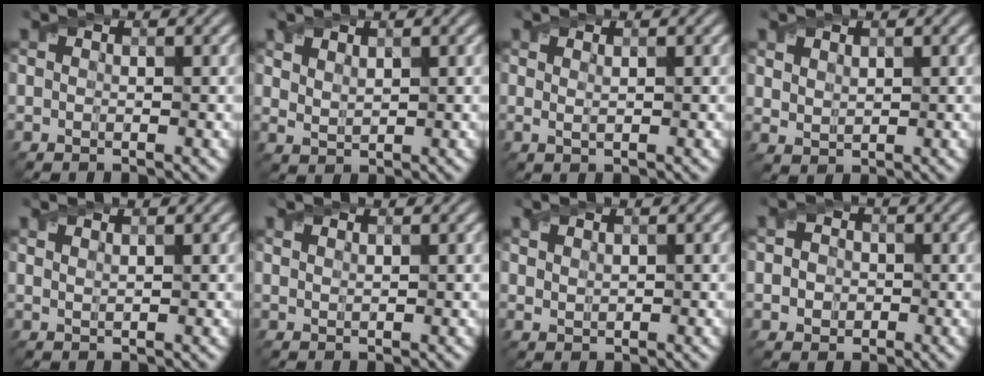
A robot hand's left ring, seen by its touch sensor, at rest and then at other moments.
{"total": 1.8, "force": [1.3, 0.9, 0.8], "torque": [-0.020, -0.004, 0.032]}
{"total": 0.9, "force": [0.4, 0.2, 0.7], "torque": [-0.015, -0.002, 0.008]}
{"total": 1.6, "force": [1.1, 1.0, 0.6], "torque": [-0.017, -0.003, 0.027]}
{"total": 0.9, "force": [0.8, 0.2, 0.4], "torque": [-0.008, -0.002, 0.014]}
{"total": 0.7, "force": [0.7, 0.2, 0.2], "torque": [-0.006, -0.001, 0.015]}
{"total": 1.0, "force": [0.7, 0.6, 0.4], "torque": [-0.011, -0.003, 0.020]}
{"total": 3.3, "force": [0.2, 2.9, 1.5], "torque": [-0.005, 0.016, -0.020]}